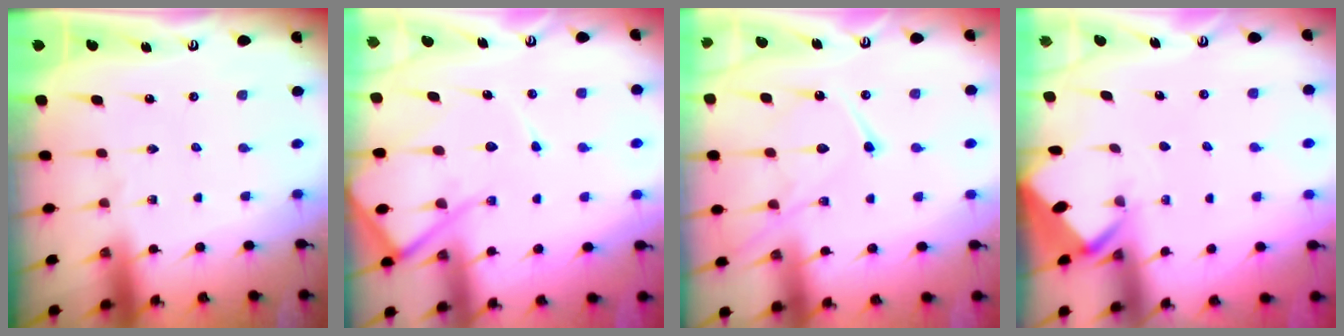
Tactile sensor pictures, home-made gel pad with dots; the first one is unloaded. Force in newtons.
{"total": 13.1, "press": 13.1, "slide": 1.3}
{"total": 12.0, "press": 11.9, "slide": 1.4}
{"total": 2.4, "press": 2.4, "slide": 0.1}